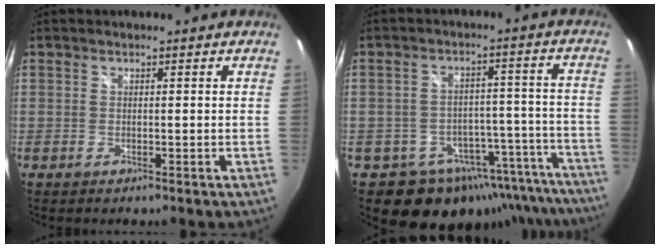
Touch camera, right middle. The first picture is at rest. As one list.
[{"total": 18.3, "force": [-14.9, 9.6, 4.5], "torque": [-0.067, 0.048, -0.174]}]